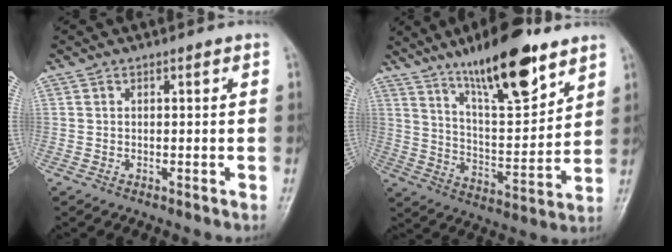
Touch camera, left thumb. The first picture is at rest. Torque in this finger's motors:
{"motor_torque": [1.79, 1.52, 1.48, -1.29, 0.10]}